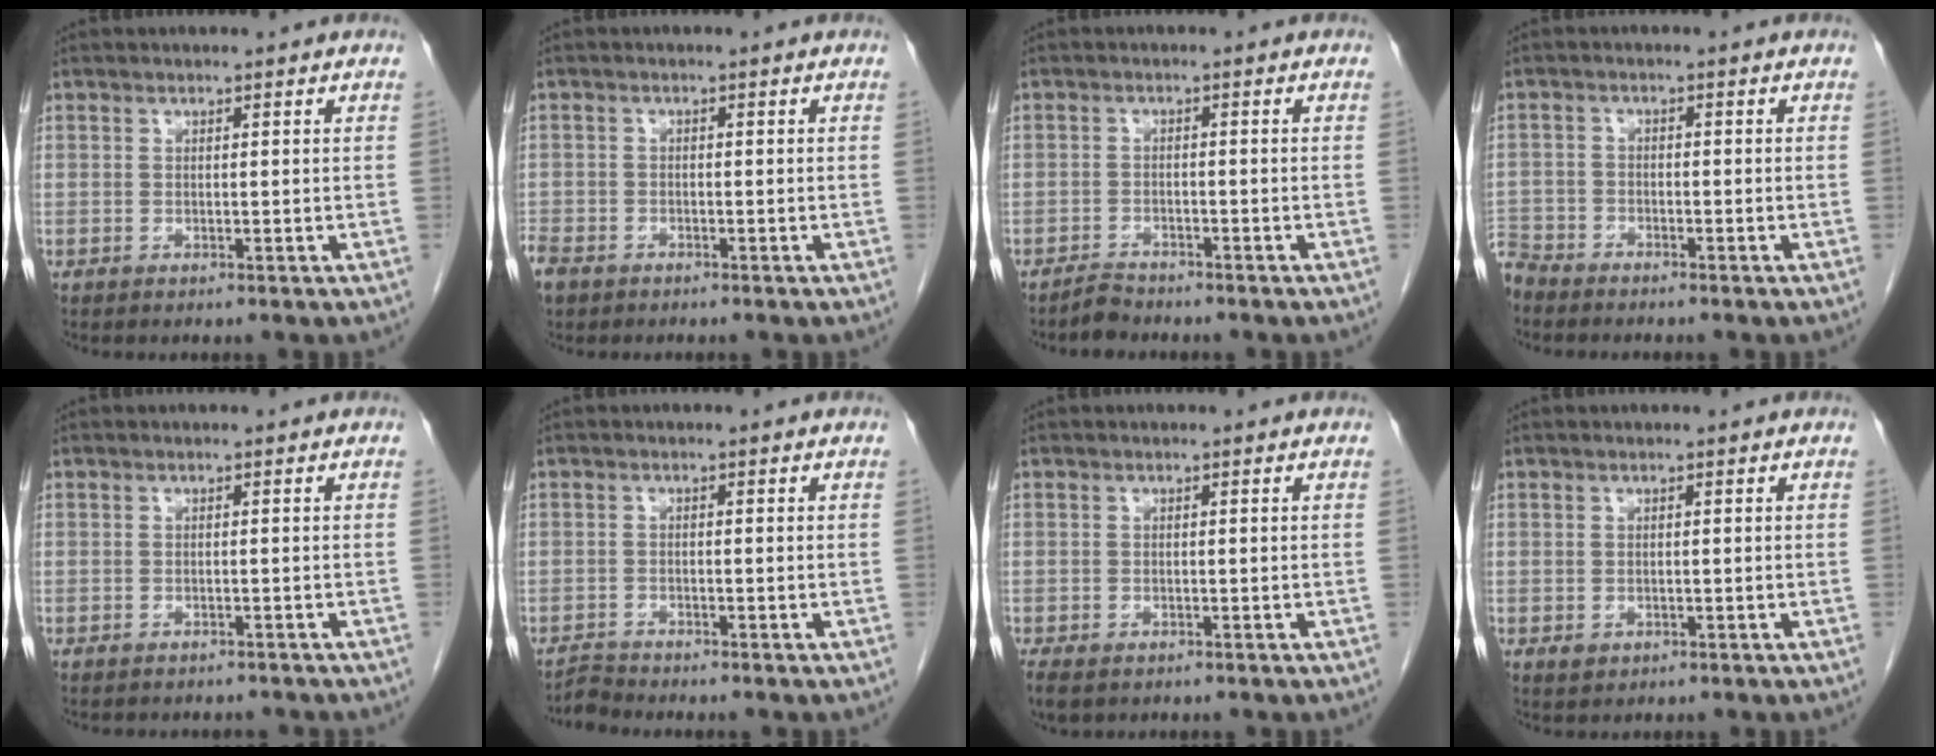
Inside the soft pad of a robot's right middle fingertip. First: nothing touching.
{"total": 4.3, "force": [-3.2, 2.4, 1.6], "torque": [-0.042, -0.004, -0.061]}
{"total": 1.8, "force": [-1.8, 0.3, 0.1], "torque": [-0.006, -0.005, -0.031]}
{"total": 4.4, "force": [-4.2, 1.2, 0.2], "torque": [-0.001, -0.009, -0.086]}
{"total": 5.4, "force": [-4.9, 1.9, 1.4], "torque": [-0.015, 0.001, -0.056]}
{"total": 1.6, "force": [-1.5, -0.4, -0.5], "torque": [0.010, -0.012, -0.030]}
{"total": 4.5, "force": [-3.1, 2.6, 2.1], "torque": [-0.041, -0.008, -0.047]}
{"total": 1.0, "force": [-0.3, 0.9, 0.4], "torque": [-0.008, 0.002, 0.001]}